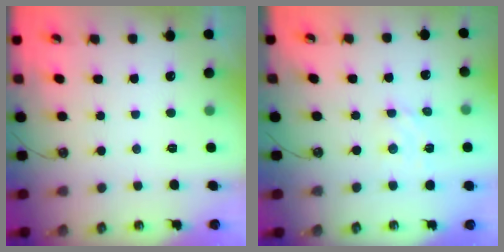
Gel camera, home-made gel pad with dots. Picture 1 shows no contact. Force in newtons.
{"total": 2.8, "press": 2.8, "slide": 0.1}